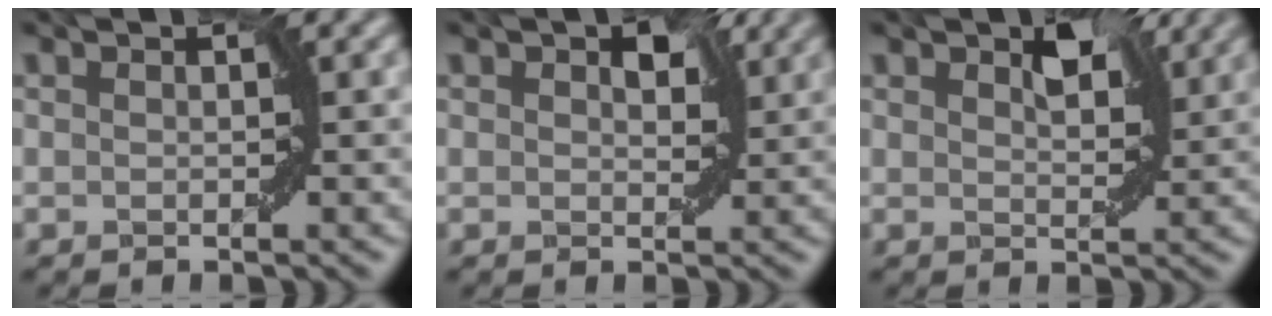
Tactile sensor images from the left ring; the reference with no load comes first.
{"total": 3.1, "force": [1.5, 1.5, 2.2], "torque": [-0.032, 0.003, 0.025]}
{"total": 3.7, "force": [2.2, 1.5, 2.5], "torque": [-0.042, 0.003, 0.035]}